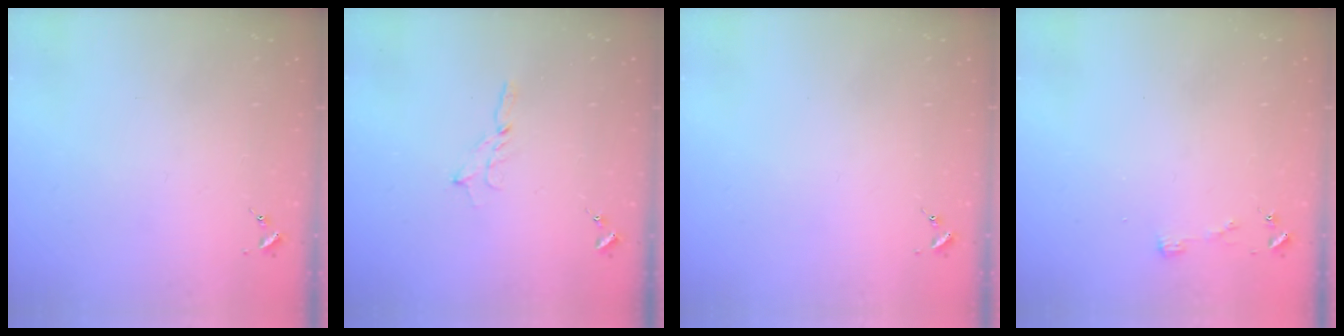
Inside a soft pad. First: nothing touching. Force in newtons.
{"total": 2.5, "press": 2.5, "slide": 0.2}
{"total": 0.0}
{"total": 3.3, "press": 3.3, "slide": 0.4}